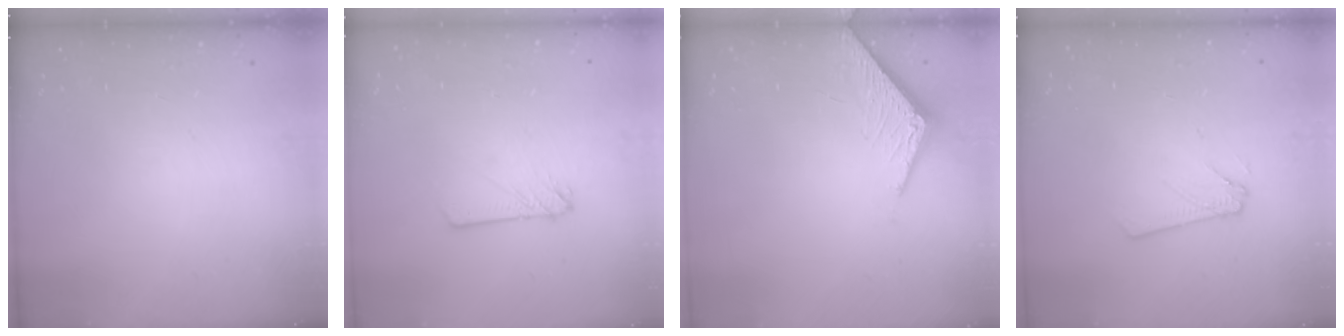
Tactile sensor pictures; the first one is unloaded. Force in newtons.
{"total": 2.9, "press": 2.9, "slide": 0.4}
{"total": 4.0, "press": 4.0, "slide": 0.1}
{"total": 2.4, "press": 2.4, "slide": 0.2}